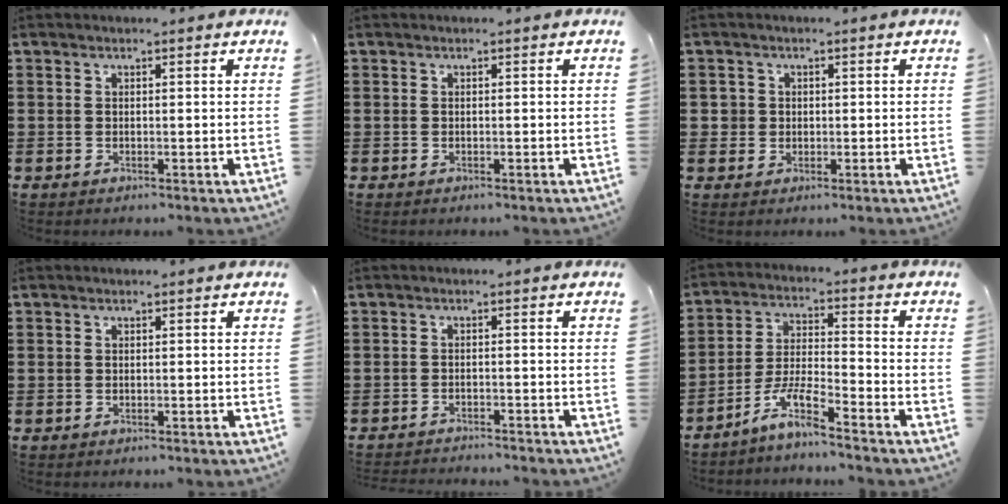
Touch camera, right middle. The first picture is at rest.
{"total": 0.0}
{"total": 2.3, "force": [0.1, 2.2, 0.4], "torque": [-0.018, 0.010, -0.003]}
{"total": 0.0}
{"total": 2.0, "force": [-2.0, 0.1, -0.1], "torque": [-0.004, 0.002, -0.044]}
{"total": 7.0, "force": [-5.6, 0.7, 4.2], "torque": [-0.096, -0.007, -0.111]}